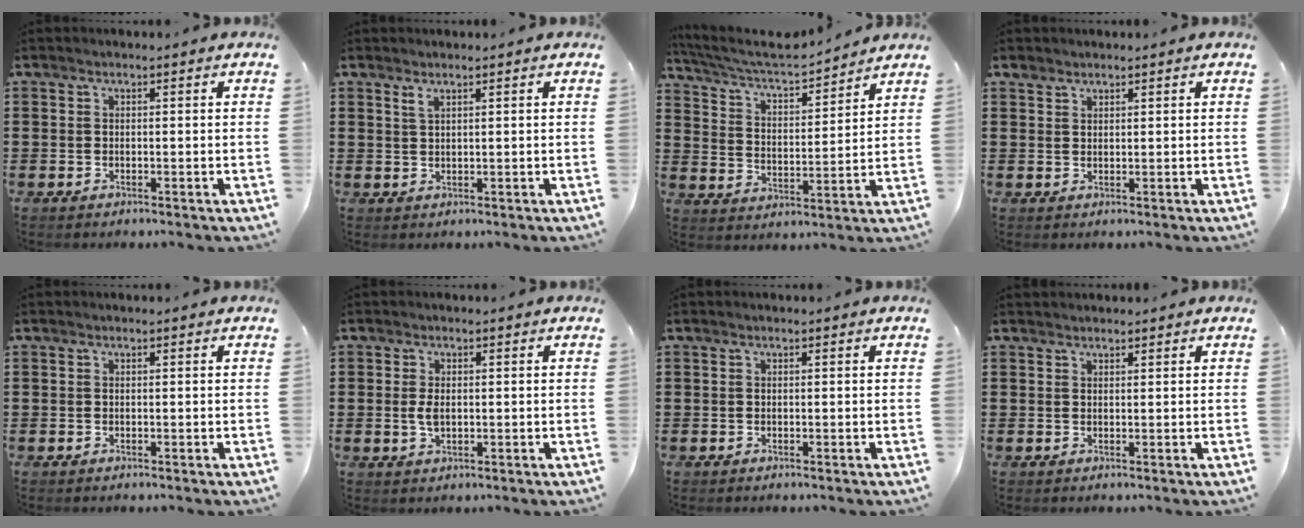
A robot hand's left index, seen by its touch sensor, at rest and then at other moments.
{"total": 1.3, "force": [0.8, 0.3, 1.0], "torque": [-0.023, 0.001, 0.015]}
{"total": 5.3, "force": [4.8, 0.6, 2.2], "torque": [-0.065, -0.033, 0.076]}
{"total": 1.3, "force": [1.2, 0.5, 0.1], "torque": [-0.005, 0.000, 0.025]}
{"total": 0.0}
{"total": 2.5, "force": [0.0, 1.3, 2.2], "torque": [-0.051, 0.000, -0.003]}
{"total": 0.0}
{"total": 0.9, "force": [0.9, 0.2, 0.0], "torque": [-0.001, 0.000, 0.019]}